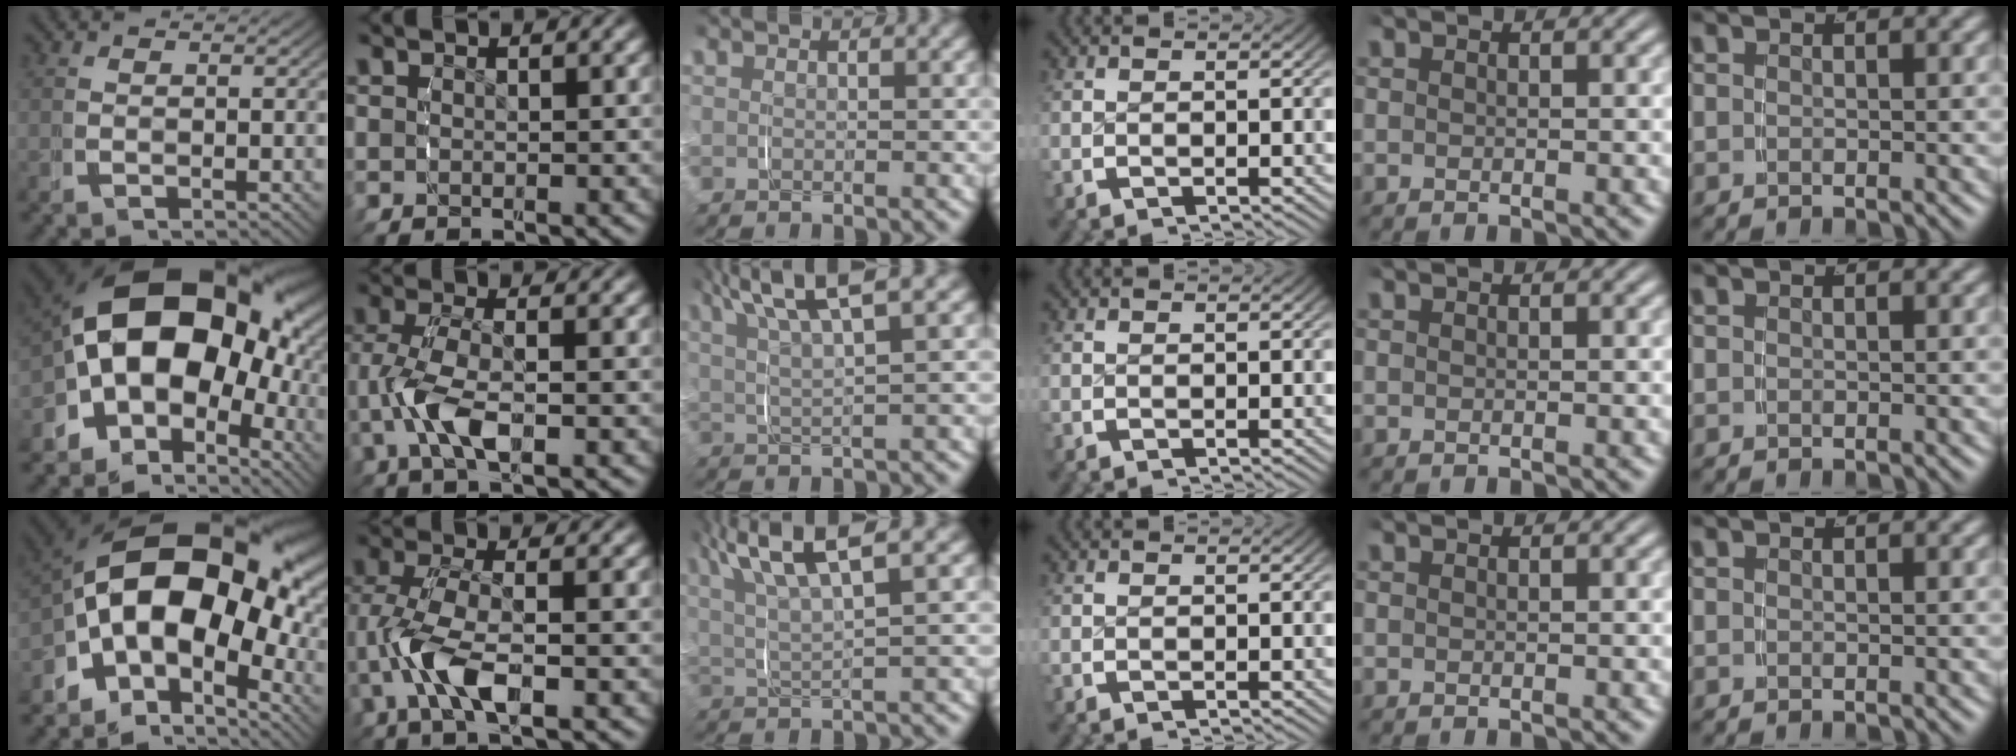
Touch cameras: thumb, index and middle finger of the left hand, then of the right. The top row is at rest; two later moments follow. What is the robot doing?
{"motion": "grasp_and_lifting", "object": "paper plate"}